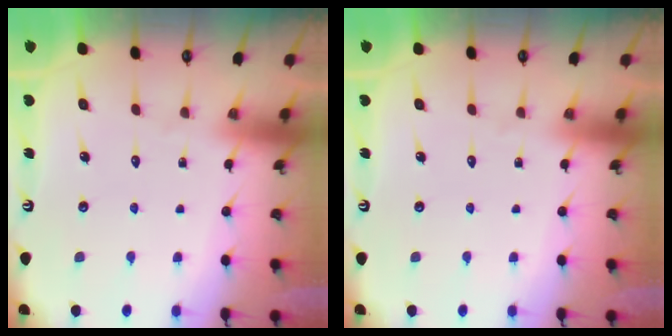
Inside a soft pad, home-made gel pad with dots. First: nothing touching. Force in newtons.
{"total": 0.0}